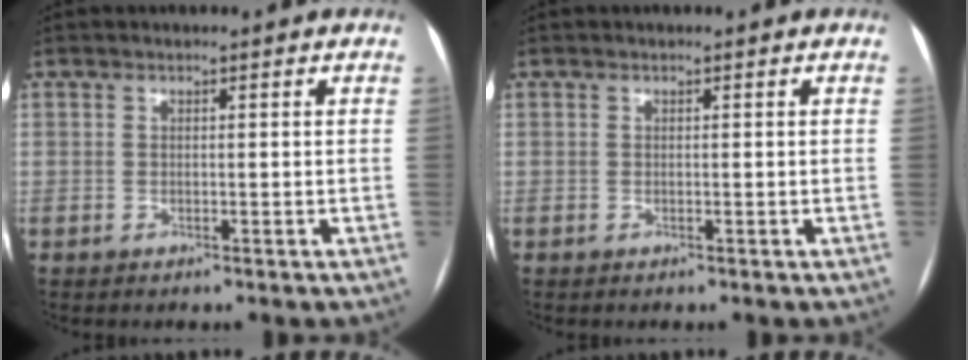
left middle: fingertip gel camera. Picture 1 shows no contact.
{"total": 0.0}